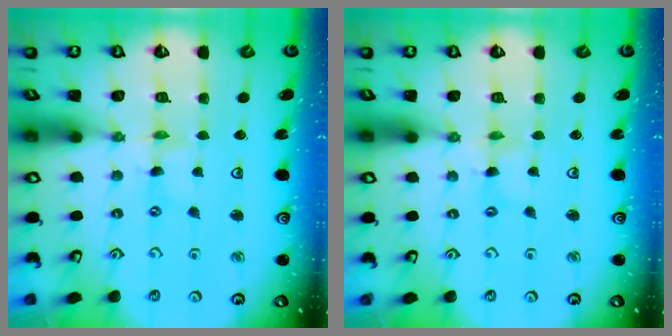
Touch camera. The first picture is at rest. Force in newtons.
{"total": 0.0}